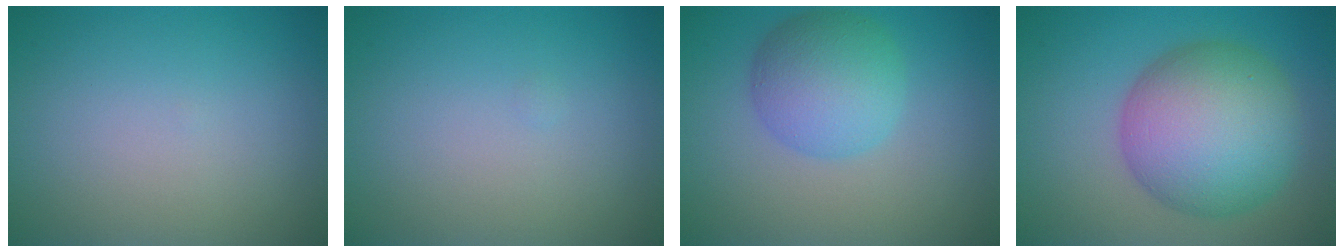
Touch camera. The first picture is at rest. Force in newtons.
{"total": 0.0}
{"total": 5.3, "press": 5.3, "slide": 0.2}
{"total": 10.5, "press": 10.5, "slide": 0.2}